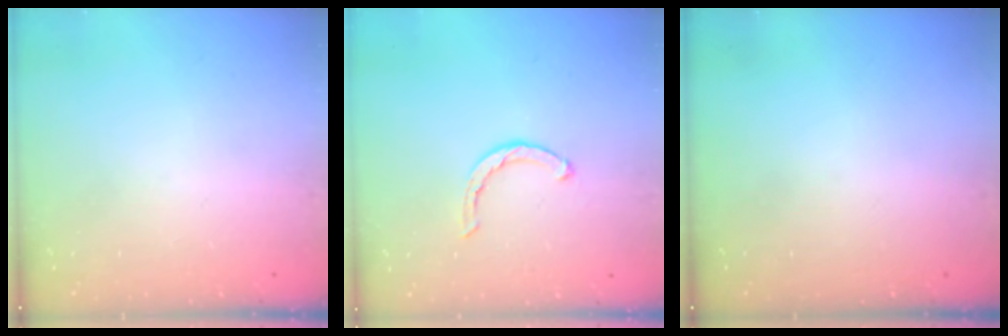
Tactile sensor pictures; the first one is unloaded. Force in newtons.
{"total": 2.1, "press": 2.1, "slide": 0.3}
{"total": 0.0}